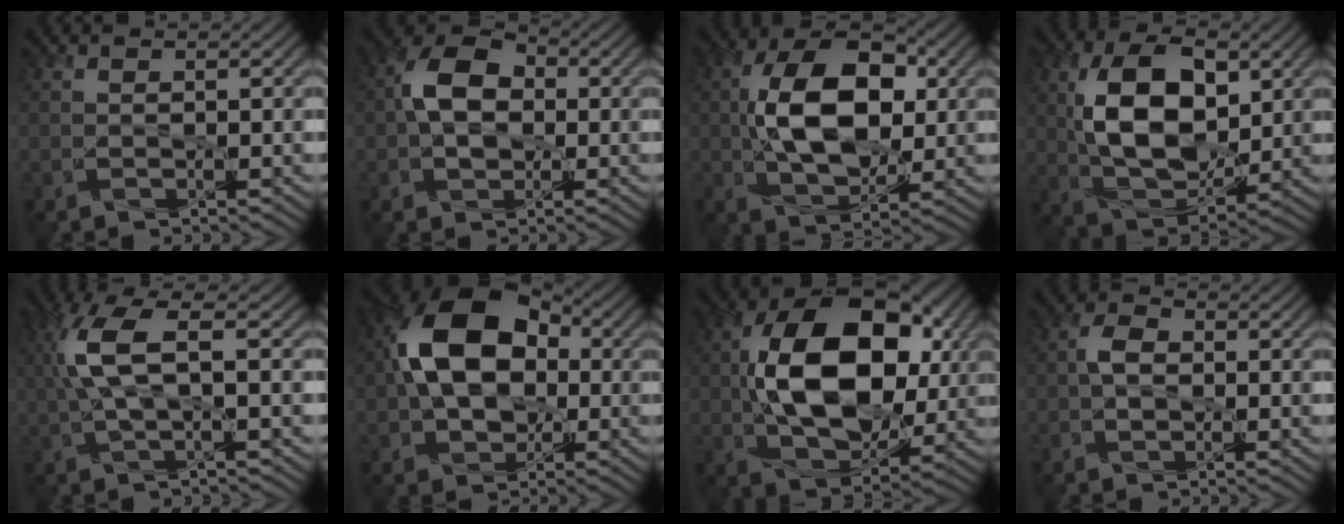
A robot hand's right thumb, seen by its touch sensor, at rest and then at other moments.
{"total": 7.4, "force": [0.2, 5.3, 5.1], "torque": [-0.098, 0.011, -0.004]}
{"total": 12.2, "force": [1.1, 7.3, 9.8], "torque": [-0.184, 0.011, 0.014]}
{"total": 12.6, "force": [2.5, 7.9, 9.6], "torque": [-0.190, 0.003, 0.049]}
{"total": 7.3, "force": [1.1, 2.2, 6.8], "torque": [-0.169, 0.017, 0.017]}
{"total": 15.1, "force": [1.4, 10.4, 10.9], "torque": [-0.197, 0.020, 0.011]}
{"total": 16.6, "force": [2.1, 10.5, 12.6], "torque": [-0.239, 0.017, 0.035]}
{"total": 3.1, "force": [-0.2, 2.2, 2.2], "torque": [-0.044, 0.001, -0.008]}